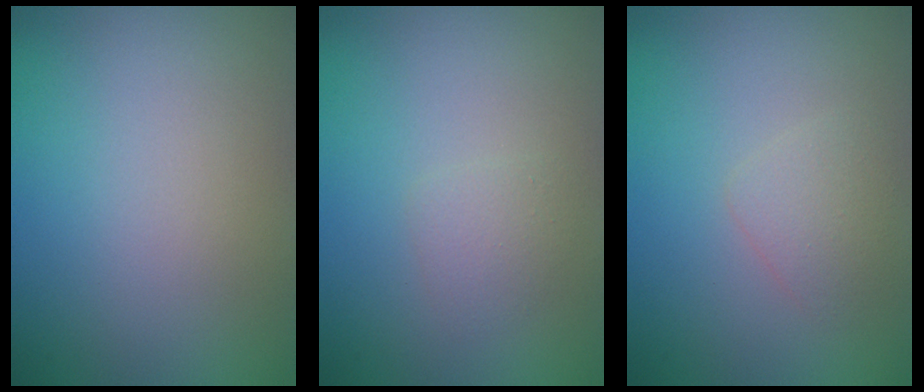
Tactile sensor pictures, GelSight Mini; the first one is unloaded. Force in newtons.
{"total": 1.2, "press": 1.2, "slide": 0.0}
{"total": 1.6, "press": 1.6, "slide": 0.1}